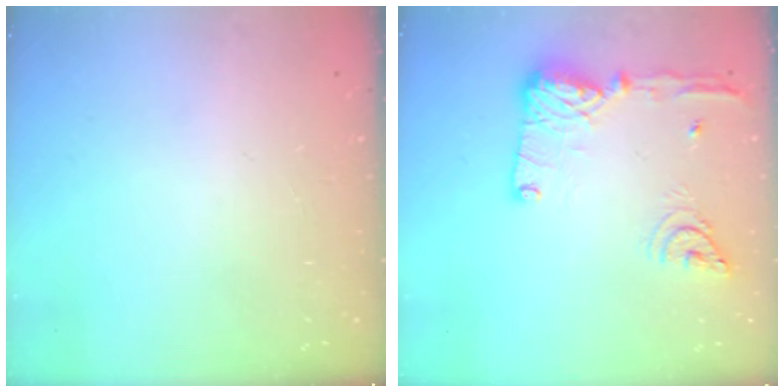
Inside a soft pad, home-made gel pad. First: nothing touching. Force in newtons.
{"total": 16.7, "press": 16.5, "slide": 2.8}